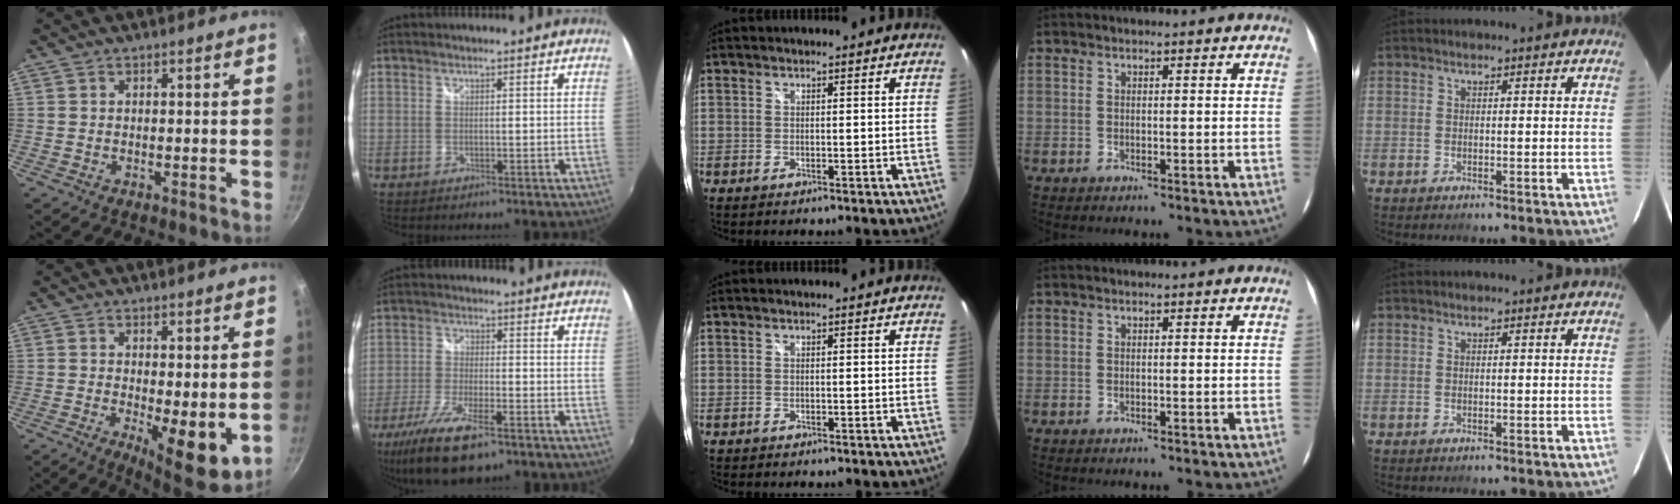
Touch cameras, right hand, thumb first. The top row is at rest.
{"thumb": {"total": 9.1, "force": [-0.7, 3.1, 8.6], "torque": [-0.103, -0.016, 0.001]}, "index": {"total": 12.7, "force": [-8.4, 3.9, 8.8], "torque": [-0.202, -0.036, -0.159]}}